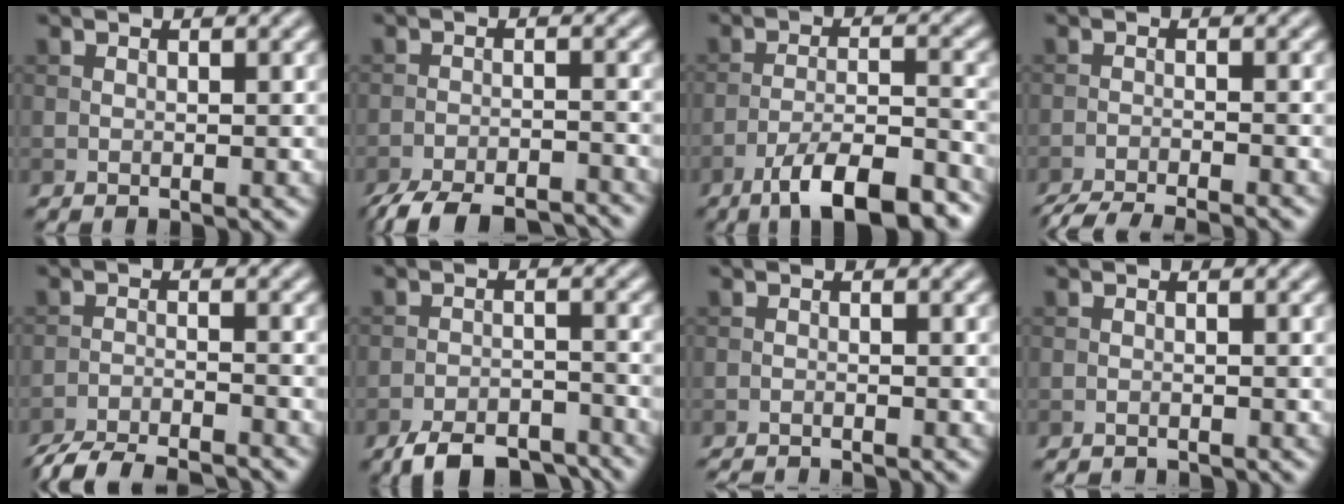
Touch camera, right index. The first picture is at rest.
{"total": 8.8, "force": [-8.1, 1.9, 3.1], "torque": [-0.053, -0.019, -0.125]}
{"total": 9.3, "force": [-6.5, 2.5, 6.2], "torque": [-0.096, 0.002, -0.110]}
{"total": 6.4, "force": [-5.9, 0.8, 2.2], "torque": [-0.039, -0.017, -0.095]}
{"total": 7.9, "force": [-7.5, 1.3, 2.4], "torque": [-0.046, -0.018, -0.122]}
{"total": 6.5, "force": [-5.3, 2.3, 2.9], "torque": [-0.041, -0.008, -0.093]}
{"total": 2.3, "force": [-2.2, 0.2, 0.6], "torque": [-0.013, -0.006, -0.038]}
{"total": 1.2, "force": [-1.1, 0.1, 0.1], "torque": [0.002, -0.004, -0.020]}